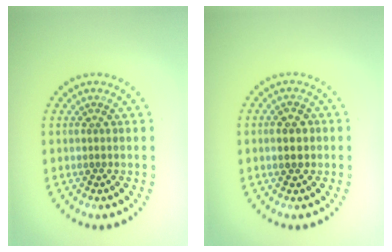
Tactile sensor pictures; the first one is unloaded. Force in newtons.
{"total": 2.2, "press": 2.2, "slide": 0.2}